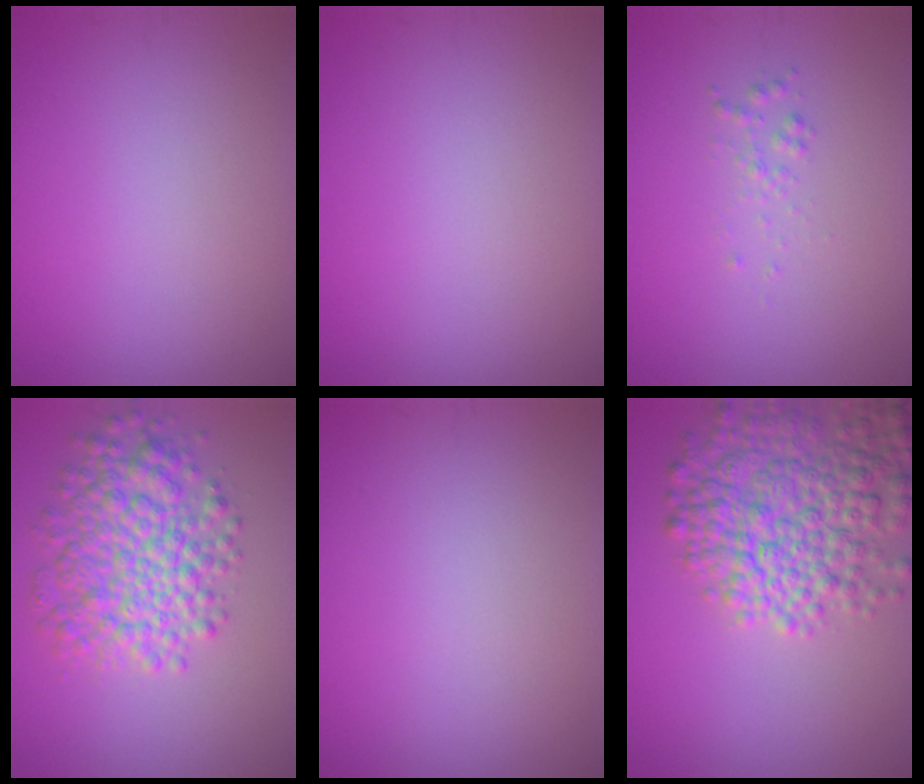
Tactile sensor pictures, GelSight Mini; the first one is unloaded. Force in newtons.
{"total": 0.0}
{"total": 0.9, "press": 0.9, "slide": 0.0}
{"total": 6.8, "press": 6.8, "slide": 0.2}
{"total": 0.0}
{"total": 8.0, "press": 7.9, "slide": 0.5}